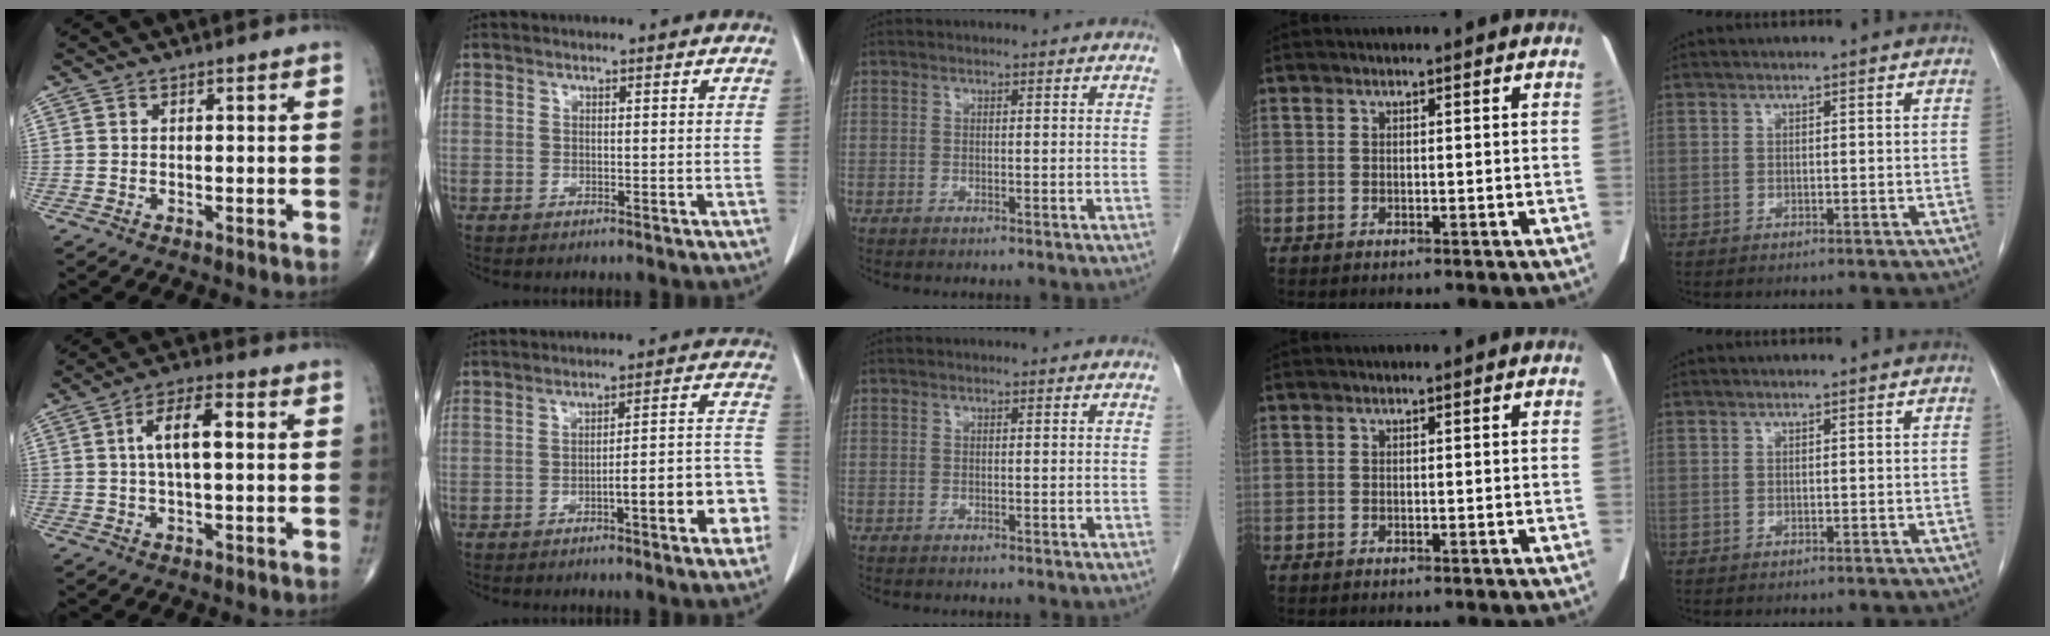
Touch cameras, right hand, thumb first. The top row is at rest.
{"thumb": {"total": 8.0, "force": [1.2, 3.0, 7.3], "torque": [-0.129, 0.019, 0.016]}, "index": {"total": 9.8, "force": [-4.1, 1.4, 8.8], "torque": [-0.100, 0.032, -0.051]}}